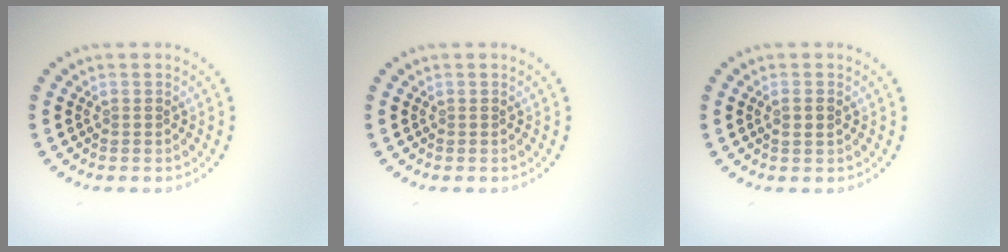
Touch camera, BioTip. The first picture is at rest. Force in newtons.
{"total": 0.0}
{"total": 1.1, "press": 1.1, "slide": 0.3}